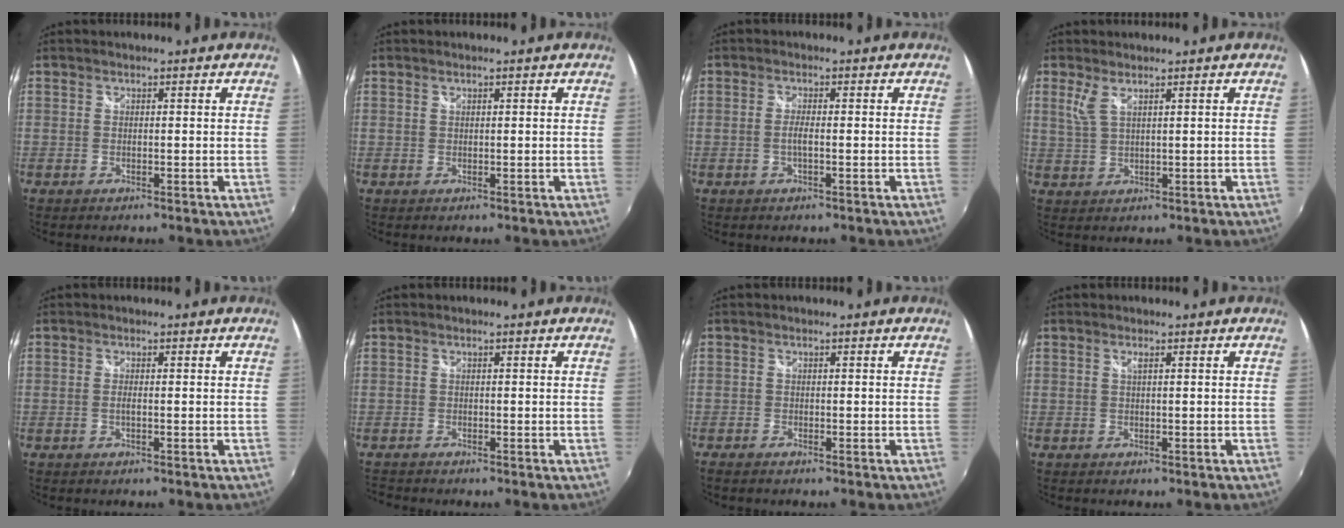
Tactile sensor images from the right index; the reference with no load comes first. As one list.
[{"total": 0.0}, {"total": 1.5, "force": [-0.4, 0.1, 1.4], "torque": [-0.029, -0.002, -0.008]}, {"total": 2.9, "force": [1.8, 0.7, 2.2], "torque": [-0.048, -0.001, 0.038]}, {"total": 0.8, "force": [-0.3, 0.0, 0.8], "torque": [-0.014, -0.001, -0.005]}, {"total": 1.5, "force": [-1.4, 0.5, 0.1], "torque": [-0.007, -0.007, -0.028]}, {"total": 1.4, "force": [-1.1, 0.4, 0.6], "torque": [-0.015, -0.007, -0.023]}, {"total": 0.8, "force": [0.2, -0.2, 0.7], "torque": [-0.013, 0.001, 0.003]}]